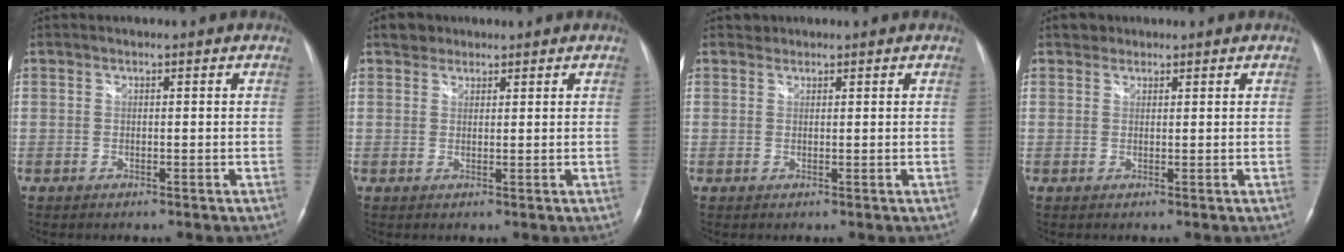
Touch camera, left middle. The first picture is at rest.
{"total": 2.2, "force": [1.6, 1.5, 0.1], "torque": [-0.001, 0.010, 0.023]}
{"total": 0.8, "force": [0.7, 0.4, -0.2], "torque": [0.004, 0.004, 0.009]}
{"total": 1.4, "force": [1.0, 1.0, 0.0], "torque": [0.007, 0.007, 0.011]}